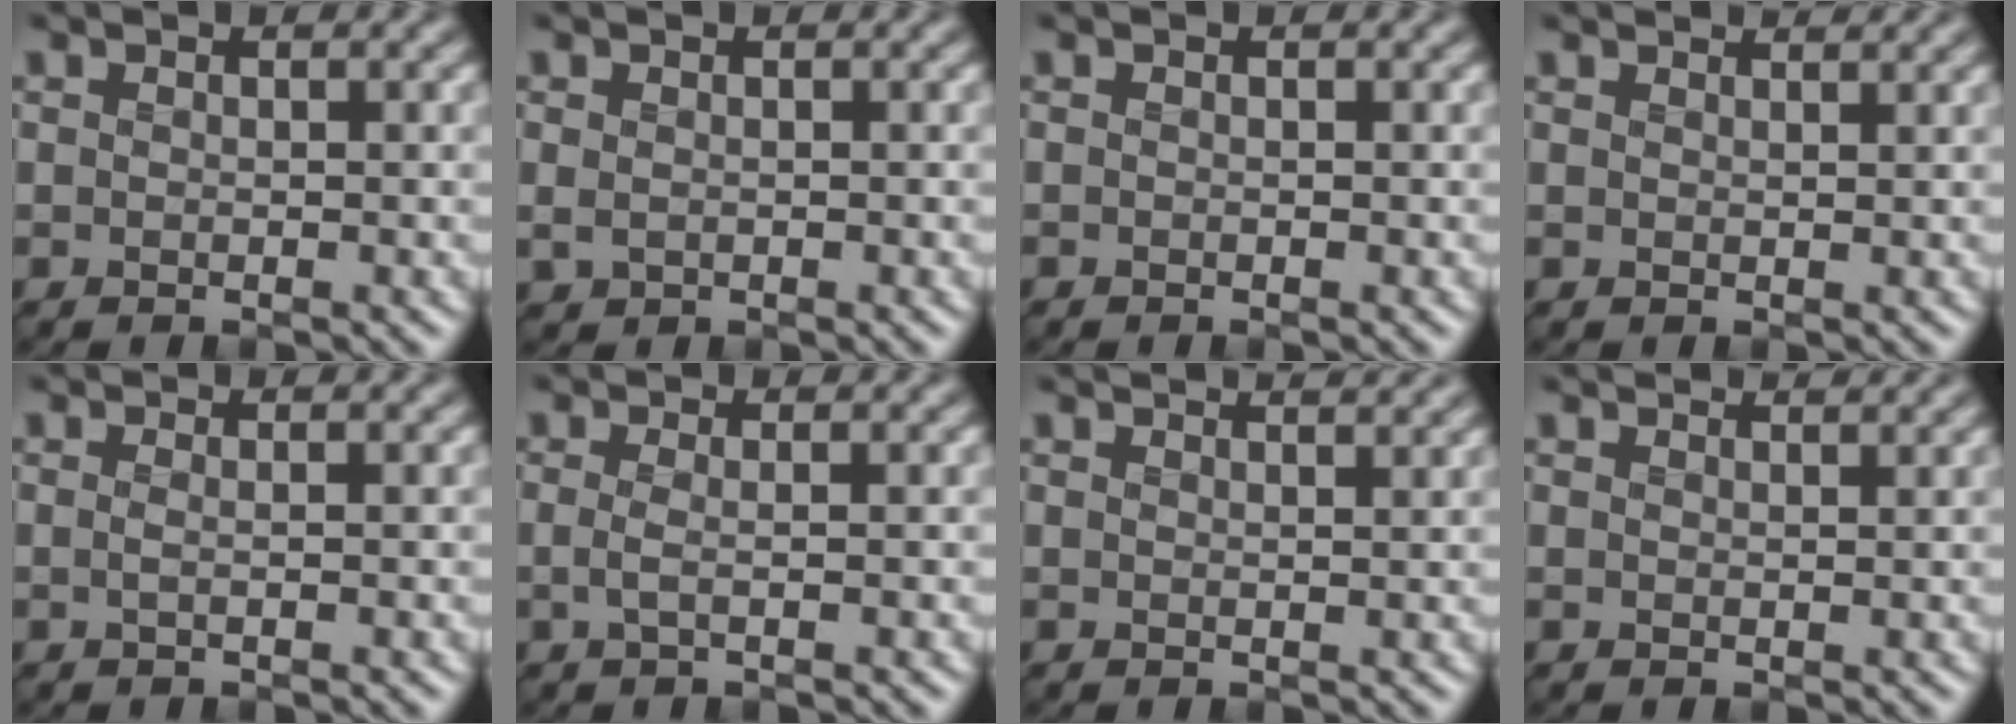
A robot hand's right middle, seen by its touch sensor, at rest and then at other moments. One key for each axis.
{"total": 1.0, "fx": 0.0, "fy": 0.8, "fz": 0.6, "tx": -0.017, "ty": -0.004, "tz": 0.003}
{"total": 0.0}
{"total": 2.3, "fx": 2.2, "fy": 0.4, "fz": 0.7, "tx": -0.014, "ty": -0.001, "tz": 0.022}
{"total": 0.6, "fx": -0.1, "fy": 0.2, "fz": 0.6, "tx": -0.014, "ty": -0.002, "tz": -0.006}
{"total": 1.2, "fx": -0.3, "fy": 0.3, "fz": 1.1, "tx": -0.027, "ty": -0.004, "tz": -0.010}
{"total": 3.7, "fx": 3.1, "fy": 1.1, "fz": 1.6, "tx": -0.008, "ty": 0.021, "tz": 0.012}
{"total": 2.7, "fx": 2.4, "fy": 0.6, "fz": 0.9, "tx": -0.012, "ty": 0.004, "tz": 0.017}